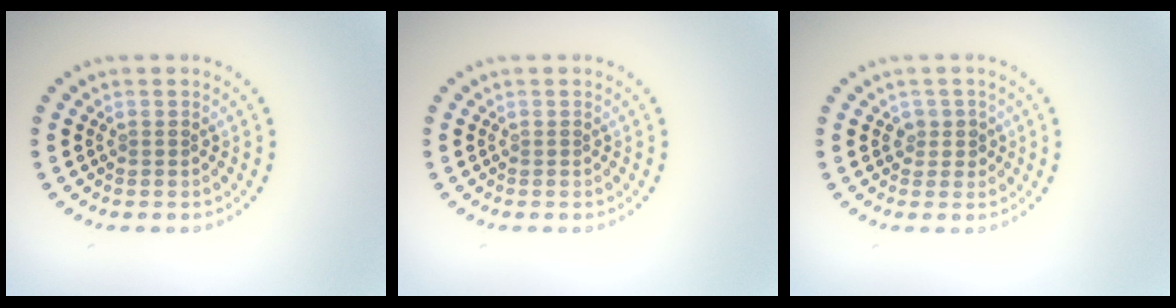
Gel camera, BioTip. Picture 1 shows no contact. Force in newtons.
{"total": 0.0}
{"total": 1.5, "press": 1.3, "slide": 0.7}